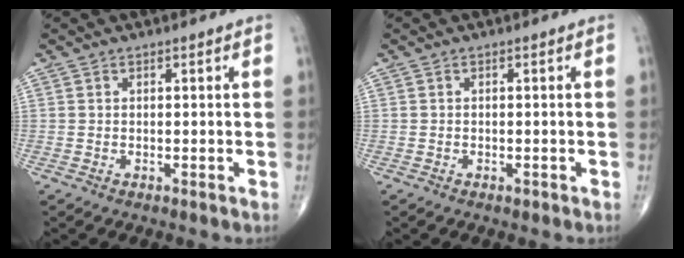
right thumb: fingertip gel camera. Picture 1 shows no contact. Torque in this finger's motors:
{"motor_torque": [-0.11, -0.03, 0.02, 0.09, -0.02]}